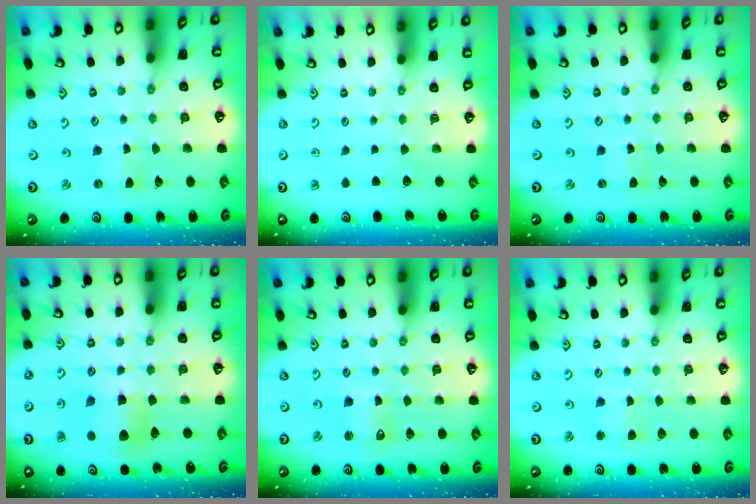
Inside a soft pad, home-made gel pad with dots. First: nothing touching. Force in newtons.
{"total": 0.0}
{"total": 0.6, "press": 0.6, "slide": 0.0}
{"total": 7.4, "press": 7.4, "slide": 0.3}
{"total": 3.6, "press": 3.6, "slide": 0.4}
{"total": 2.3, "press": 2.3, "slide": 0.3}